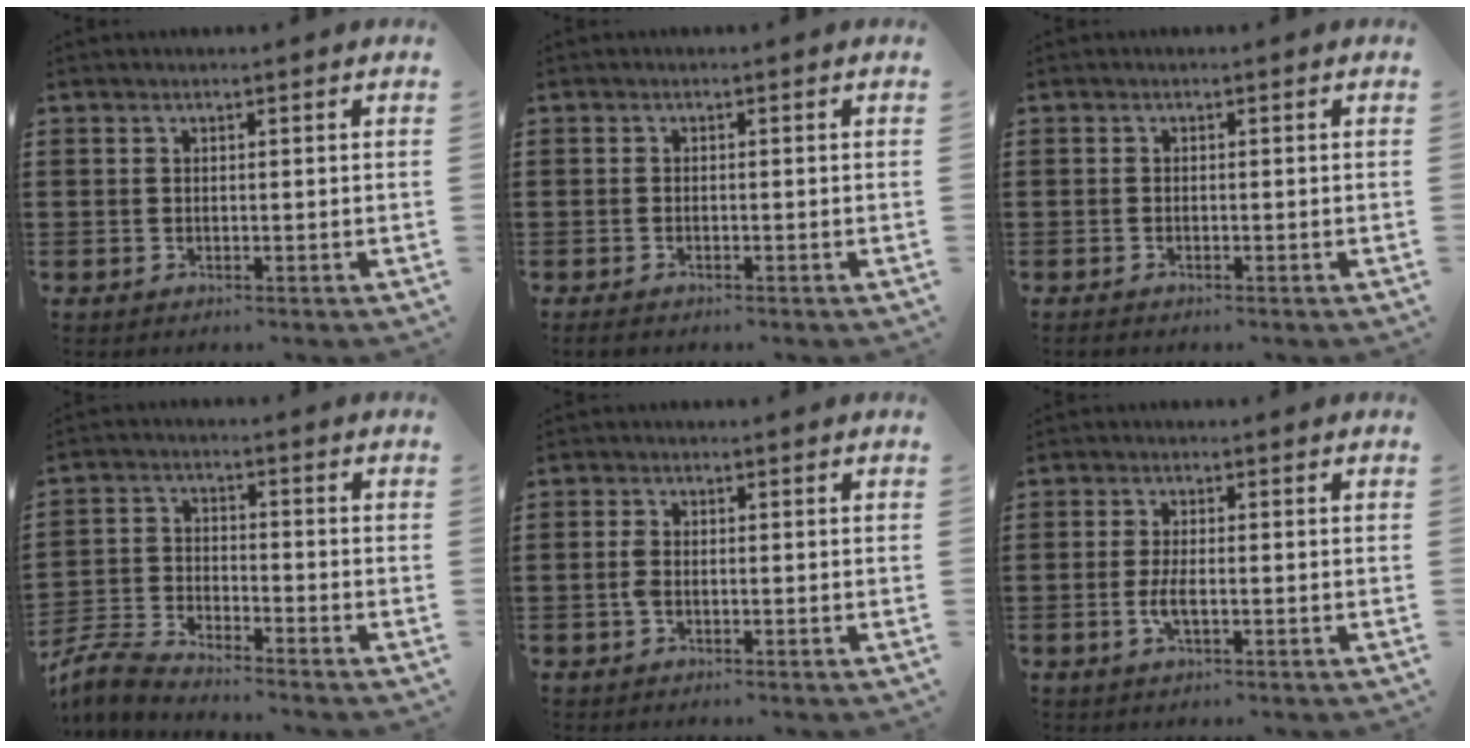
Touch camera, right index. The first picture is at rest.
{"total": 0.8, "force": [-0.7, 0.1, 0.4], "torque": [-0.009, -0.005, -0.013]}
{"total": 0.5, "force": [-0.5, 0.0, 0.2], "torque": [-0.006, -0.006, -0.008]}
{"total": 4.9, "force": [-4.7, 0.4, 1.3], "torque": [-0.053, -0.007, -0.101]}
{"total": 2.0, "force": [-0.5, 1.0, 1.6], "torque": [-0.039, -0.003, -0.011]}
{"total": 2.9, "force": [-0.8, 0.6, 2.7], "torque": [-0.062, -0.008, -0.019]}